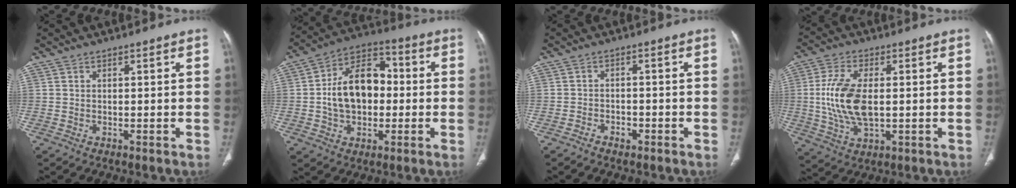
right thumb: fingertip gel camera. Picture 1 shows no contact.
{"total": 15.1, "force": [-0.3, 10.3, 11.0], "torque": [-0.161, 0.033, -0.010]}
{"total": 2.1, "force": [-1.5, 1.2, 0.9], "torque": [-0.020, 0.015, -0.022]}
{"total": 12.4, "force": [0.3, 6.4, 10.6], "torque": [-0.224, -0.002, 0.010]}